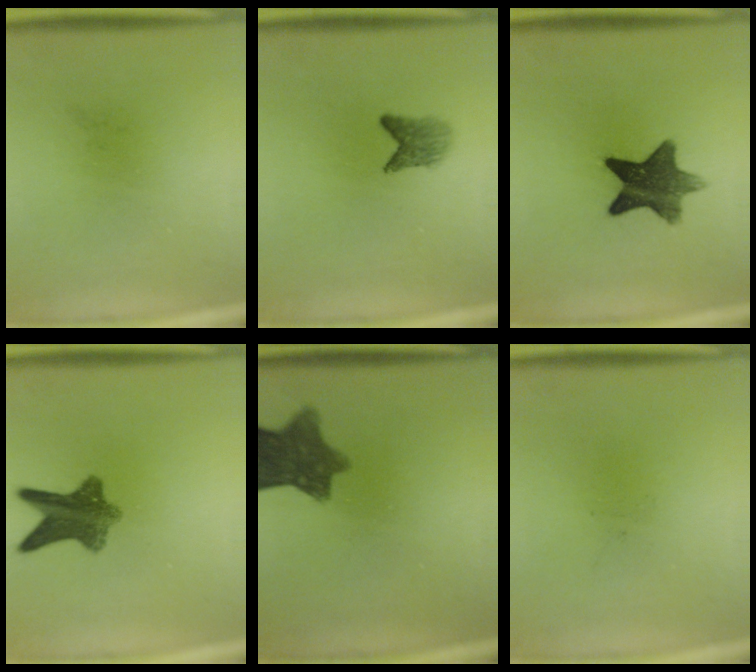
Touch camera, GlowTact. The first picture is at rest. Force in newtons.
{"total": 2.8}
{"total": 10.9}
{"total": 8.2}
{"total": 9.2}
{"total": 0.0}